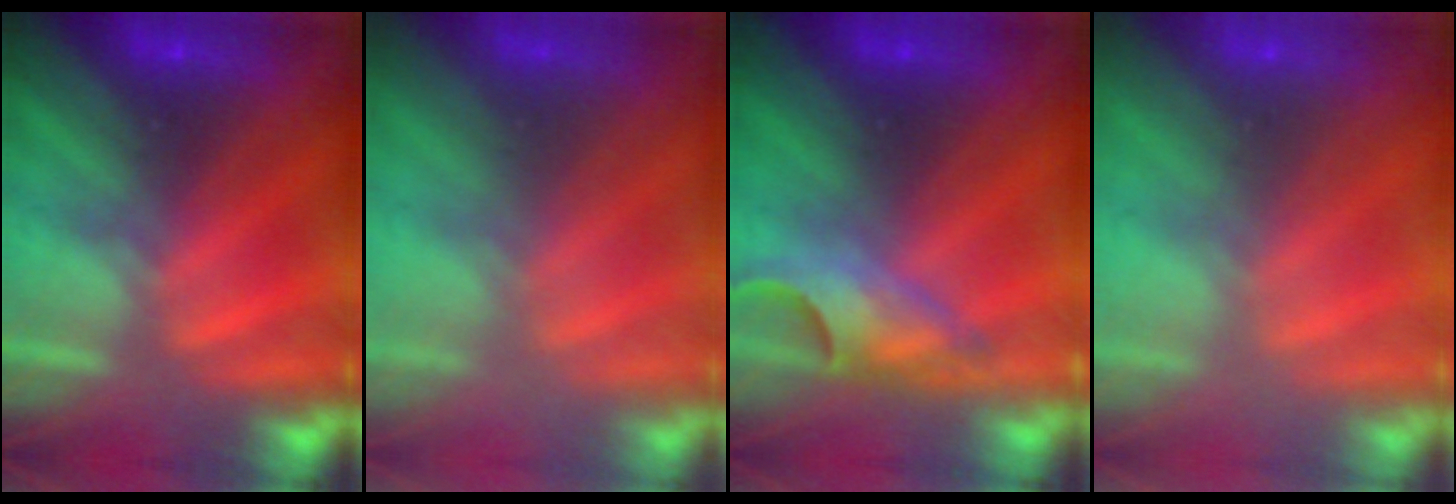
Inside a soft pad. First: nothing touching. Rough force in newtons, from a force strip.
{"total": 2.9}
{"total": 4.6}
{"total": 9.6}